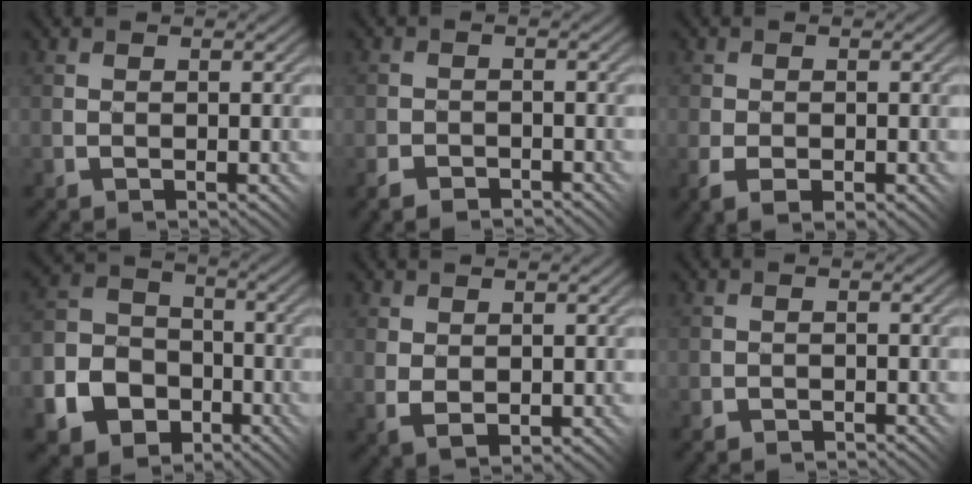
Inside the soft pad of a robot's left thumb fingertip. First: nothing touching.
{"total": 2.2, "force": [-2.0, 0.9, 0.5], "torque": [-0.008, 0.001, -0.043]}
{"total": 3.8, "force": [-1.5, 2.3, 2.6], "torque": [-0.053, -0.017, -0.022]}
{"total": 11.6, "force": [-5.7, 9.2, 4.3], "torque": [-0.120, -0.044, -0.121]}
{"total": 2.5, "force": [0.7, 1.6, 1.8], "torque": [-0.048, -0.010, 0.020]}
{"total": 0.9, "force": [-0.8, 0.1, -0.2], "torque": [0.005, 0.004, -0.020]}